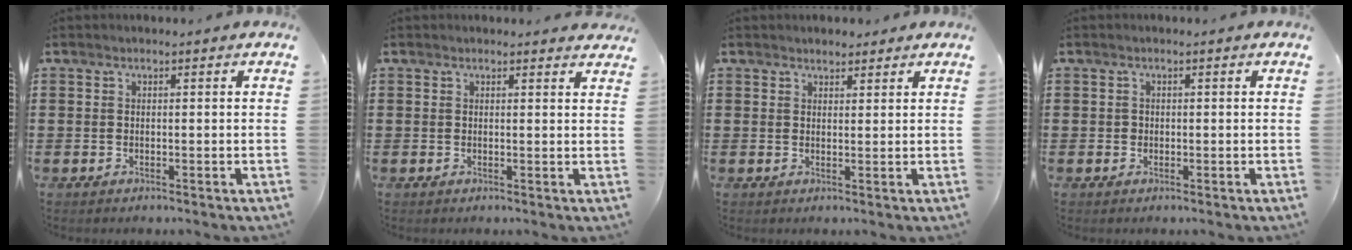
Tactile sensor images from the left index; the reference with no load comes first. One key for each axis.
{"total": 1.1, "fx": 1.1, "fy": 0.2, "fz": 0.2, "tx": 0.002, "ty": -0.001, "tz": 0.019}
{"total": 1.8, "fx": 1.7, "fy": 0.7, "fz": 0.0, "tx": -0.004, "ty": 0.006, "tz": 0.033}
{"total": 0.7, "fx": 0.1, "fy": 0.7, "fz": 0.2, "tx": -0.006, "ty": 0.005, "tz": 0.001}